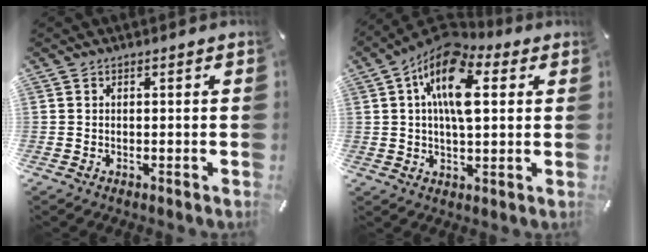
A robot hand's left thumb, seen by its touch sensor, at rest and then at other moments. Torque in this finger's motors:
{"motor_torque": [0.42, 1.14, 1.53, -1.24, 0.46]}